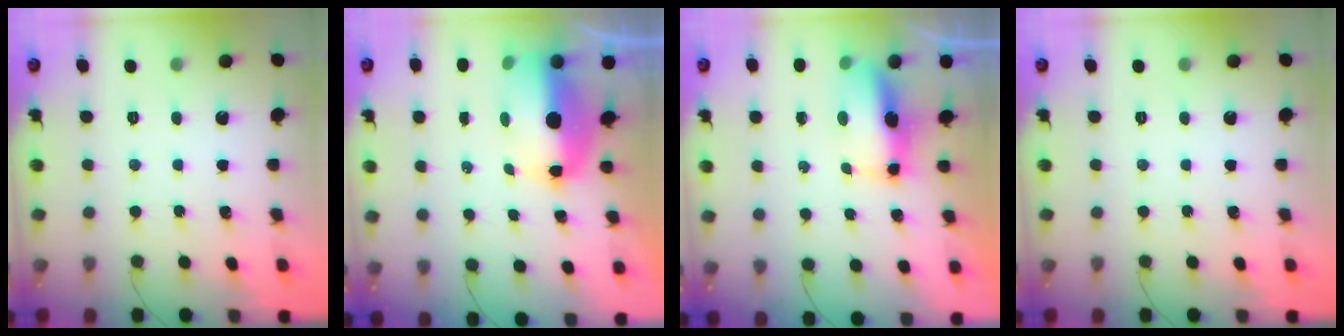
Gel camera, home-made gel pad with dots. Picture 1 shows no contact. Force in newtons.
{"total": 9.0, "press": 8.8, "slide": 1.8}
{"total": 7.4, "press": 7.4, "slide": 0.8}
{"total": 0.0}